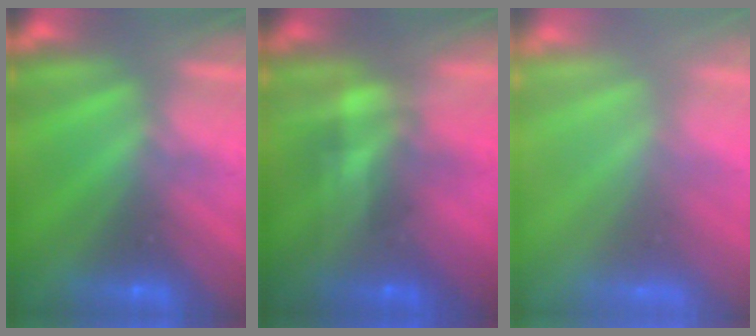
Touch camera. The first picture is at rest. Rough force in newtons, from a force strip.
{"total": 4.8}
{"total": 8.4}